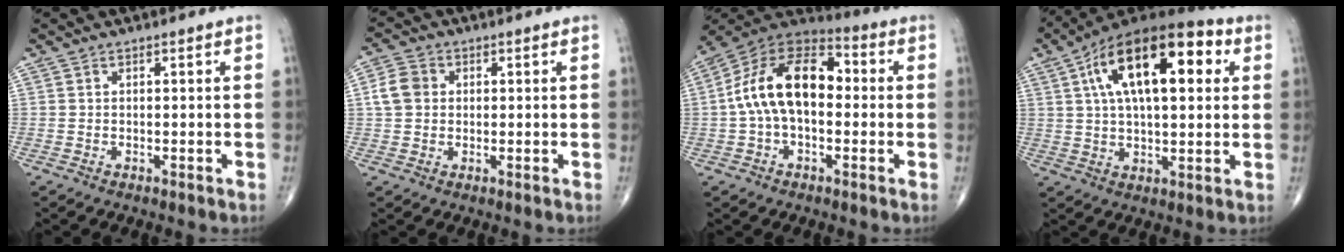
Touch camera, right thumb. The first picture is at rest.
{"total": 5.0, "force": [0.7, 4.2, 2.7], "torque": [-0.044, 0.009, 0.008]}
{"total": 16.6, "force": [0.4, 9.8, 13.4], "torque": [-0.225, 0.047, -0.005]}
{"total": 21.8, "force": [6.7, 9.8, 18.3], "torque": [-0.290, 0.018, 0.101]}